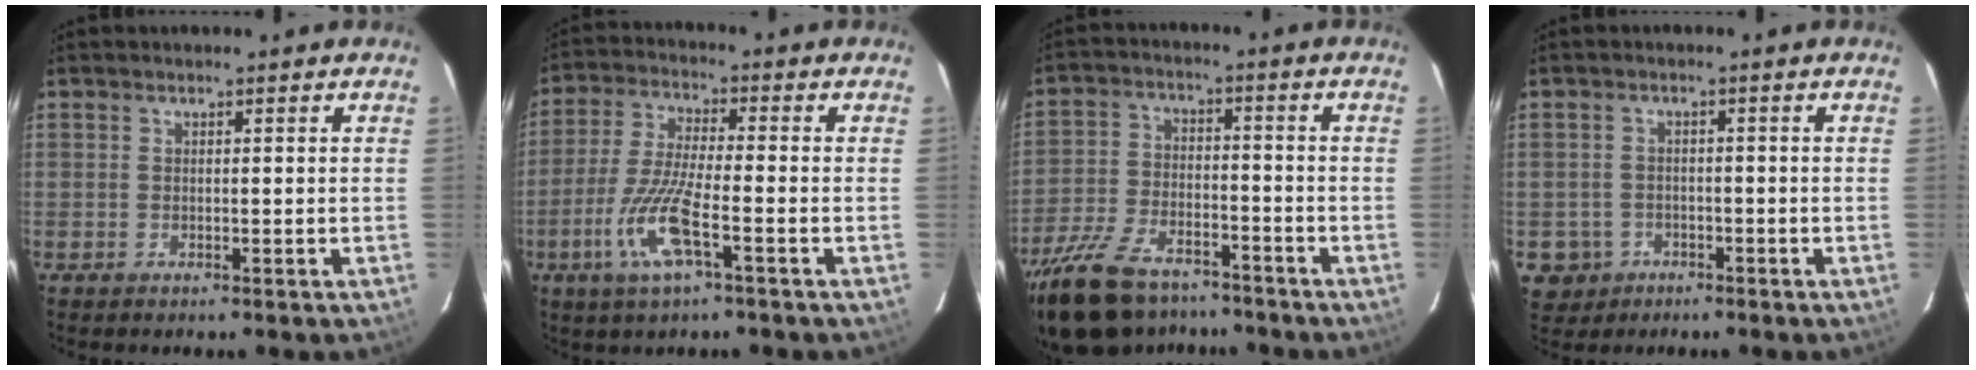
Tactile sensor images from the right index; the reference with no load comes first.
{"total": 10.9, "force": [-4.5, 1.6, 9.8], "torque": [-0.208, -0.010, -0.088]}
{"total": 19.4, "force": [-14.8, 8.7, 9.0], "torque": [-0.207, -0.015, -0.246]}
{"total": 5.4, "force": [-2.0, 4.9, 0.8], "torque": [-0.033, 0.015, -0.022]}